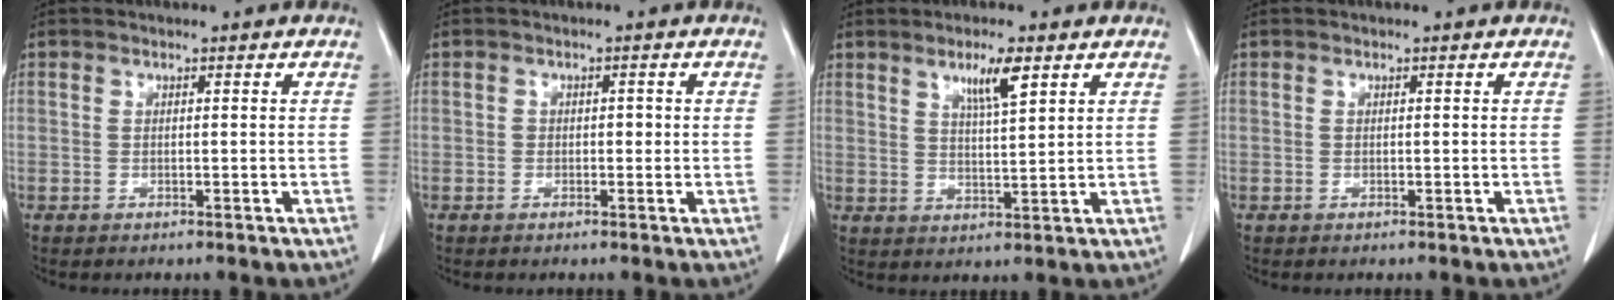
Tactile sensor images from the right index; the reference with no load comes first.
{"total": 1.1, "force": [0.0, 0.8, 0.7], "torque": [-0.003, 0.004, 0.002]}
{"total": 5.3, "force": [3.1, 0.5, 4.3], "torque": [-0.075, -0.002, 0.054]}
{"total": 0.0}